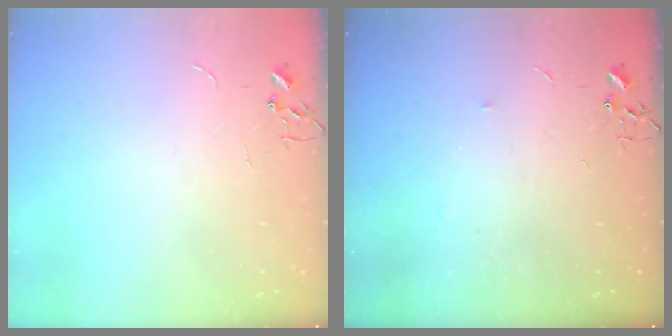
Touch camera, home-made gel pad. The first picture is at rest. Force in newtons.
{"total": 3.6, "press": 3.5, "slide": 0.6}